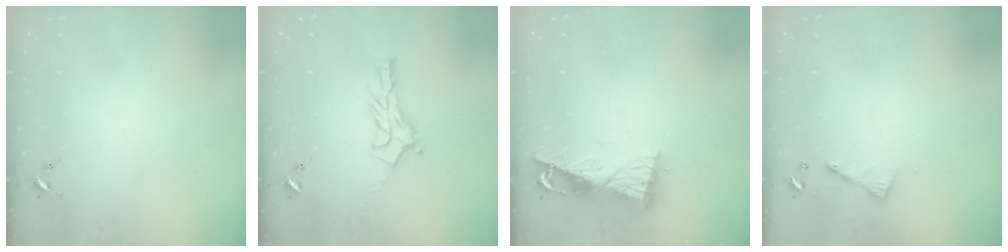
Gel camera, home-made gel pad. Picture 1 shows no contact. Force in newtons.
{"total": 11.1, "press": 11.0, "slide": 0.8}
{"total": 9.2, "press": 9.2, "slide": 1.1}
{"total": 4.9, "press": 4.8, "slide": 0.5}